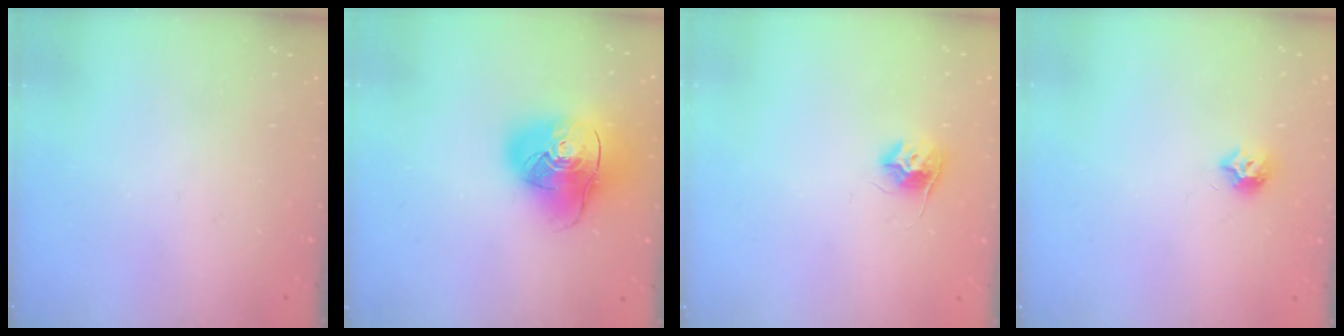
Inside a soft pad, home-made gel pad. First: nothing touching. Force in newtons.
{"total": 17.9, "press": 17.8, "slide": 2.3}
{"total": 8.3, "press": 8.2, "slide": 0.6}
{"total": 6.4, "press": 6.4, "slide": 0.3}